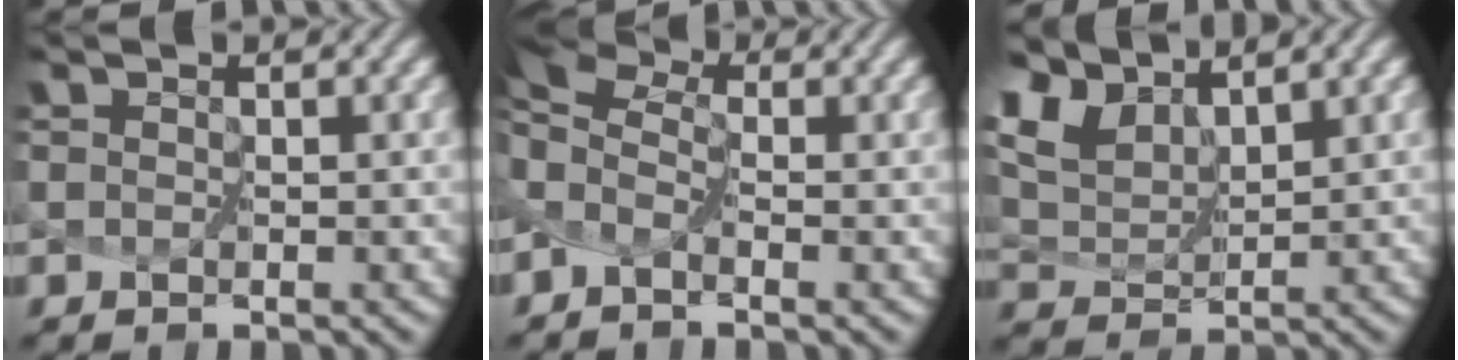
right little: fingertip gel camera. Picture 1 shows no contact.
{"total": 4.0, "force": [0.8, 2.5, 3.0], "torque": [-0.077, 0.014, 0.007]}
{"total": 5.7, "force": [4.8, 1.9, 2.4], "torque": [-0.080, 0.014, 0.099]}